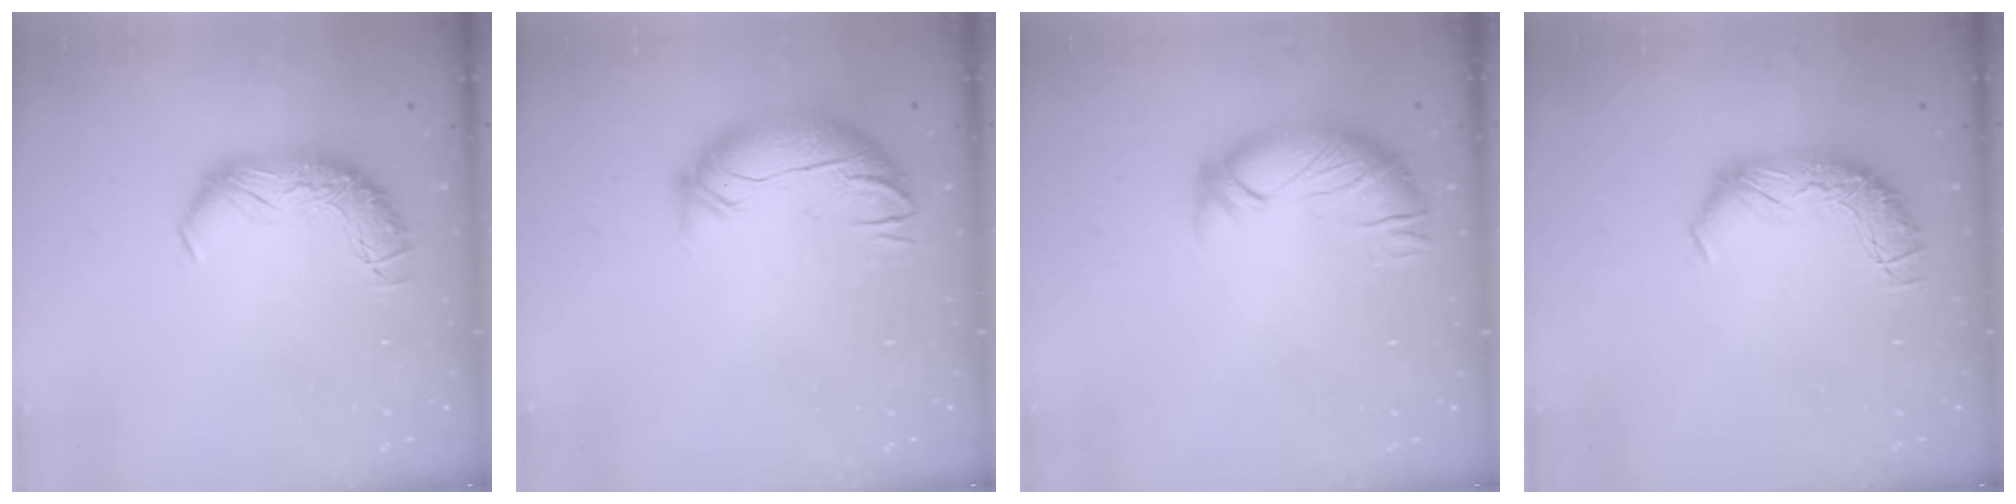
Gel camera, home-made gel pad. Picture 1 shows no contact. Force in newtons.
{"total": 3.6, "press": 2.4, "slide": 2.7}
{"total": 3.3, "press": 3.1, "slide": 1.3}
{"total": 0.0}